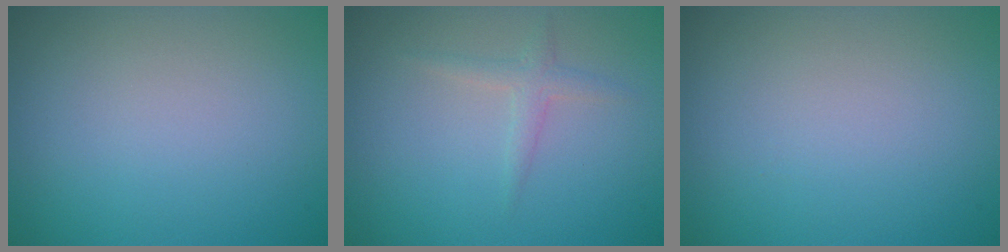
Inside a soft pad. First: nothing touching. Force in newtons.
{"total": 1.3, "press": 1.3, "slide": 0.1}
{"total": 0.0}